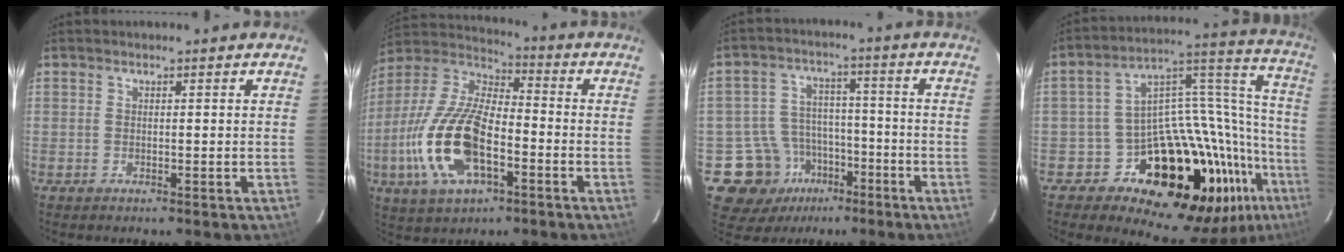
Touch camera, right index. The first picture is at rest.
{"total": 19.3, "force": [-6.0, 8.7, 16.1], "torque": [-0.352, -0.010, -0.115]}
{"total": 11.1, "force": [-6.1, 8.9, 2.8], "torque": [-0.074, 0.030, -0.081]}
{"total": 24.9, "force": [-14.8, 12.8, 15.5], "torque": [-0.193, 0.035, -0.237]}